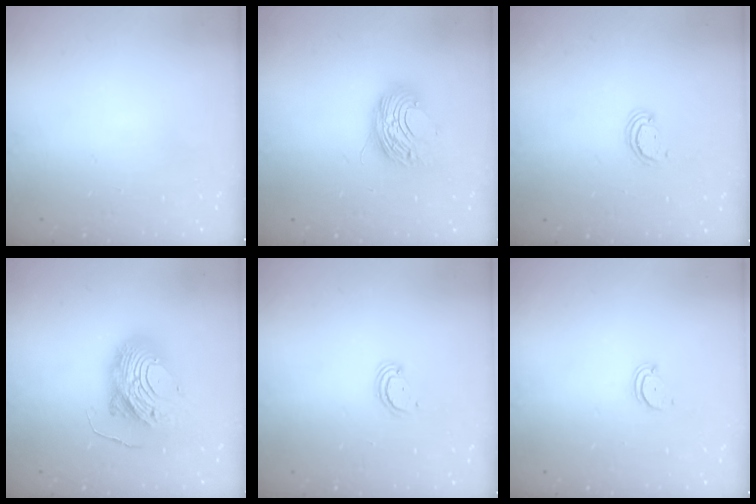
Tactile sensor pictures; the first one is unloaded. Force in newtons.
{"total": 10.0, "press": 10.0, "slide": 0.9}
{"total": 2.6, "press": 2.5, "slide": 0.2}
{"total": 14.3, "press": 14.3, "slide": 1.4}
{"total": 2.4, "press": 2.4, "slide": 0.2}
{"total": 1.5, "press": 1.5, "slide": 0.2}